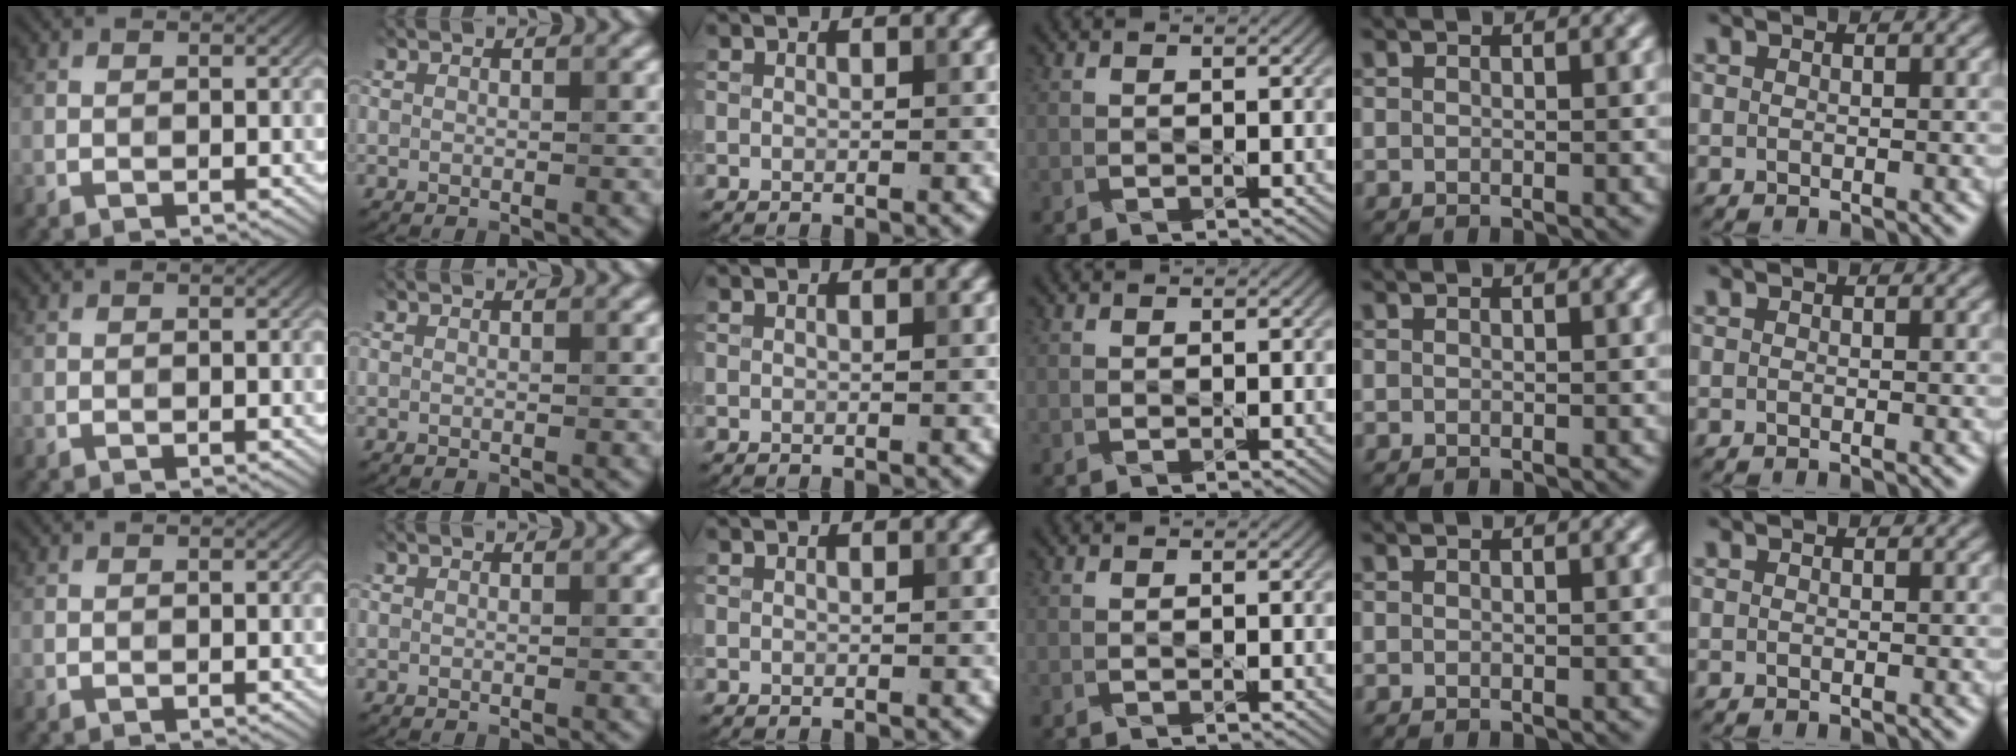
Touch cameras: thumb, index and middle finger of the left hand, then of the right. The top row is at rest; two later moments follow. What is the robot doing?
{"motion": "pour", "object": "bucket"}